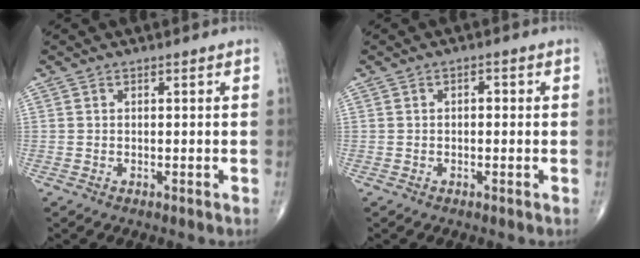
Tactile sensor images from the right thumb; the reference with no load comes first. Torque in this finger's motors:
{"motor_torque": [-0.22, 0.14, 0.16, 0.23, 0.04]}